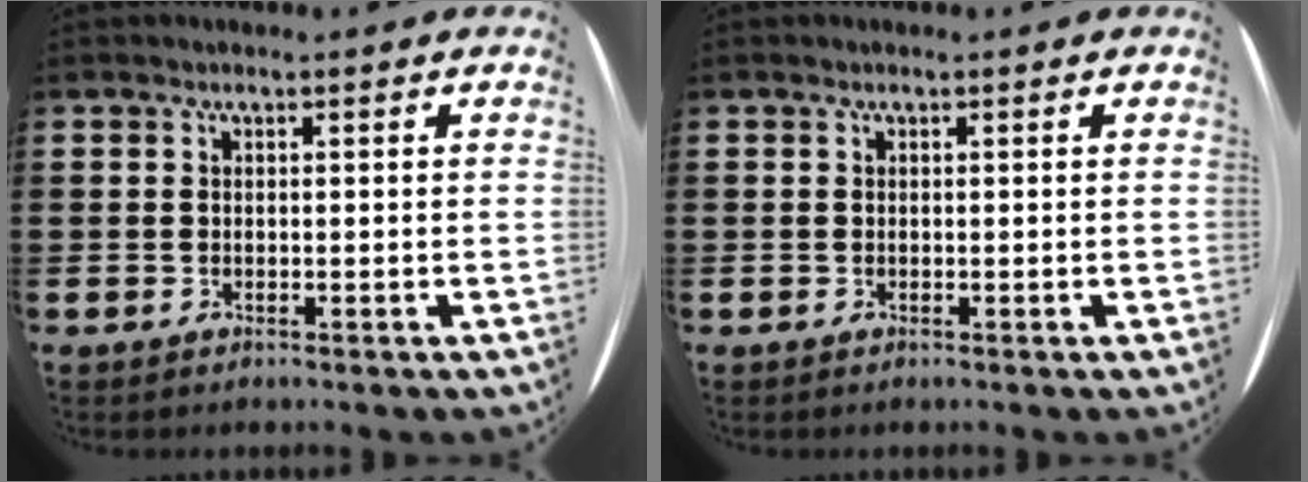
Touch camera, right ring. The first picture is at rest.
{"total": 0.0}